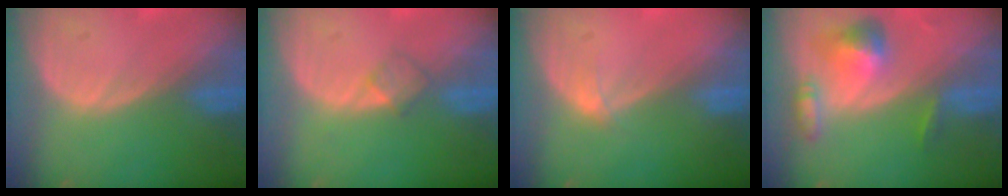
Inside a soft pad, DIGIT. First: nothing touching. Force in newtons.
{"total": 2.0, "press": 2.0, "slide": 0.2}
{"total": 1.0, "press": 1.0, "slide": 0.1}
{"total": 6.5, "press": 6.0, "slide": 2.5}